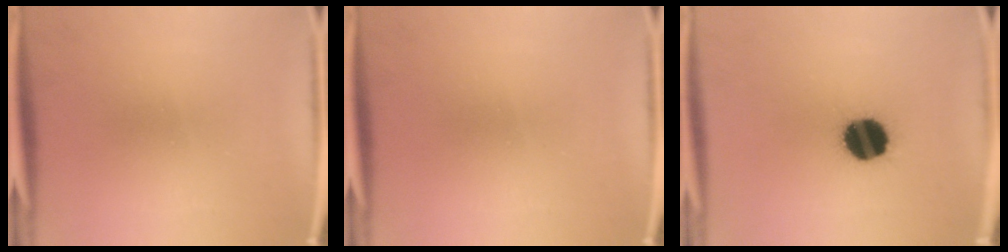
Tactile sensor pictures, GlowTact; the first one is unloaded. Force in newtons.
{"total": 0.0}
{"total": 13.3}